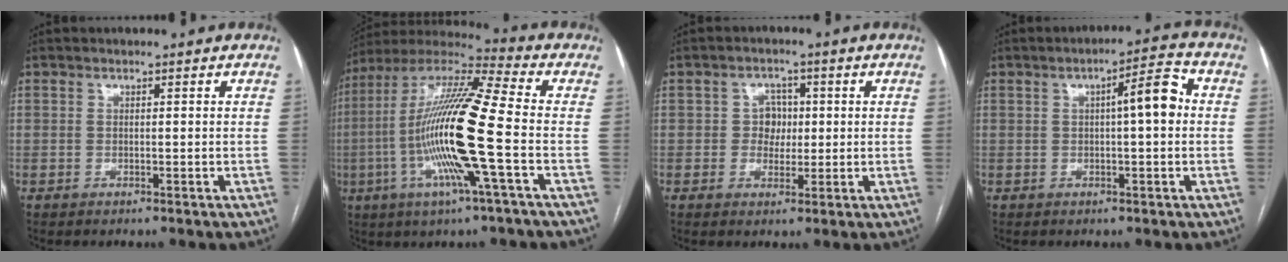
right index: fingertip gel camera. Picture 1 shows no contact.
{"total": 18.4, "force": [-3.7, 0.1, 18.1], "torque": [-0.360, -0.007, -0.083]}
{"total": 3.5, "force": [0.2, 3.1, 1.6], "torque": [-0.016, 0.010, 0.003]}
{"total": 6.2, "force": [0.6, 1.0, 6.1], "torque": [-0.088, 0.020, 0.005]}